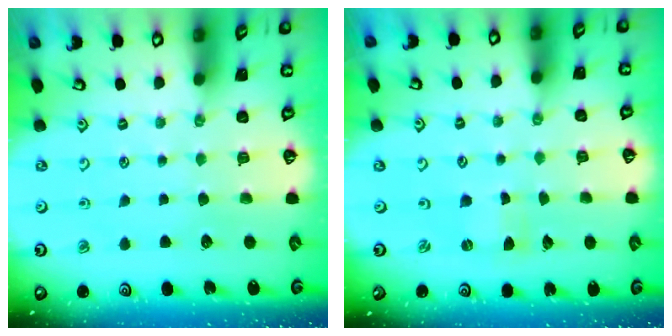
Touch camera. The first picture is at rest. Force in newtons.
{"total": 0.0}